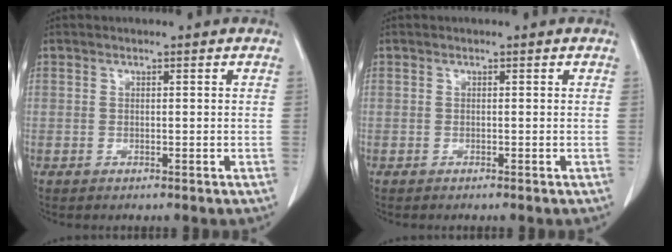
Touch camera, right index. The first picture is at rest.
{"total": 0.0}